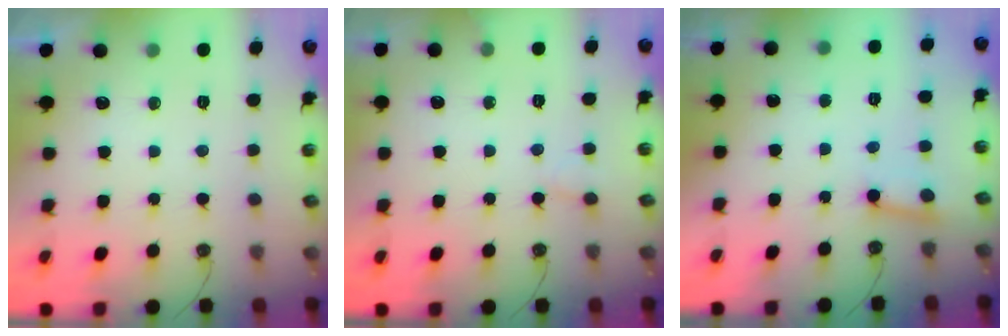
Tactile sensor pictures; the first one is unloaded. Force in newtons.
{"total": 5.9, "press": 5.9, "slide": 0.5}
{"total": 3.3, "press": 3.3, "slide": 0.4}